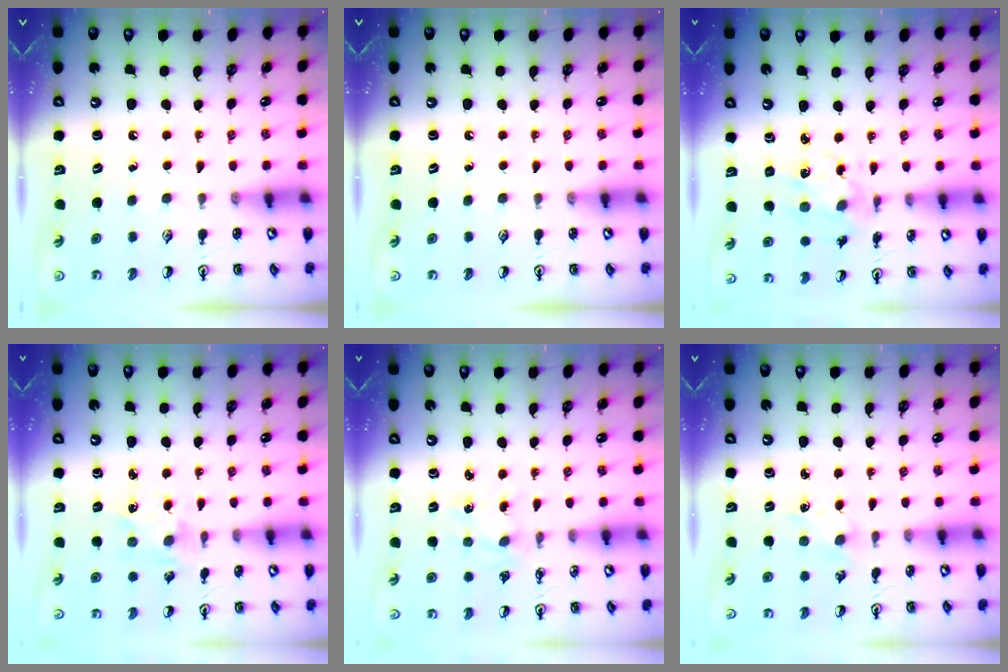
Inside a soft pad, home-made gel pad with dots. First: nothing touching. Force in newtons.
{"total": 0.0}
{"total": 4.0, "press": 3.8, "slide": 1.3}
{"total": 1.7, "press": 1.7, "slide": 0.3}
{"total": 0.5, "press": 0.5, "slide": 0.1}
{"total": 1.6, "press": 1.6, "slide": 0.3}